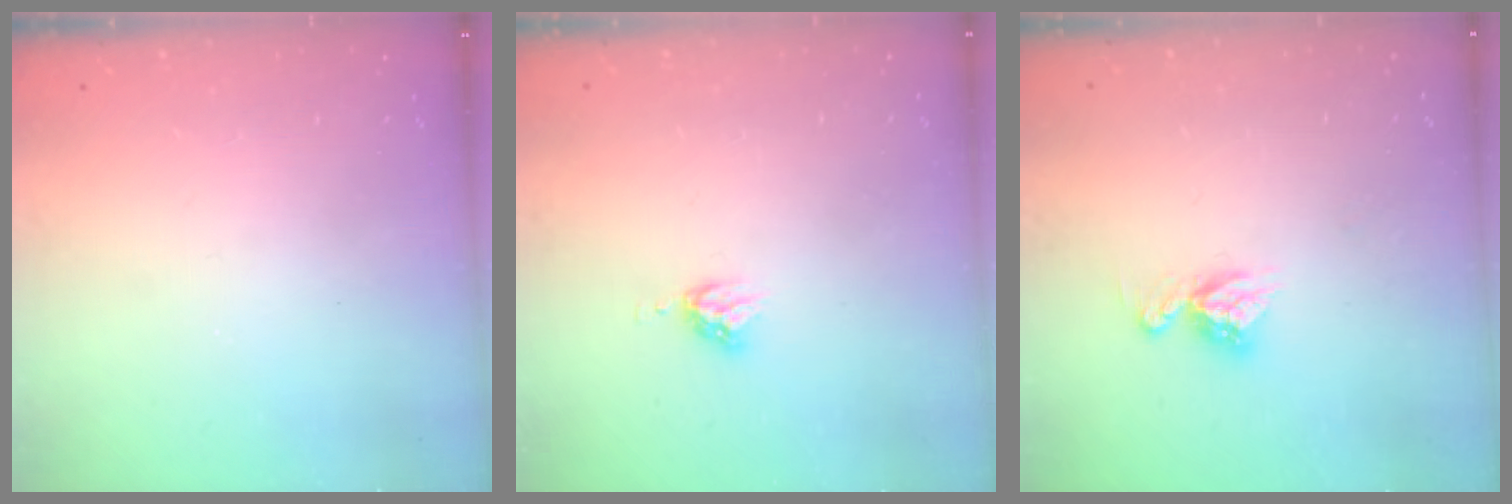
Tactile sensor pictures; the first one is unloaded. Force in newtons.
{"total": 4.8, "press": 4.7, "slide": 0.7}
{"total": 8.4, "press": 8.4, "slide": 0.7}